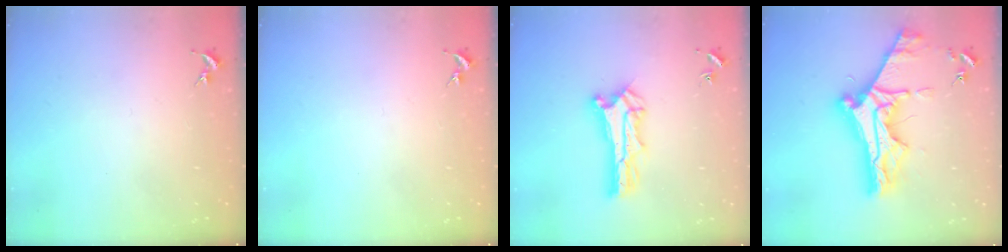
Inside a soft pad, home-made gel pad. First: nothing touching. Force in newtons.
{"total": 0.0}
{"total": 2.7, "press": 2.7, "slide": 0.3}
{"total": 11.7, "press": 11.6, "slide": 1.1}